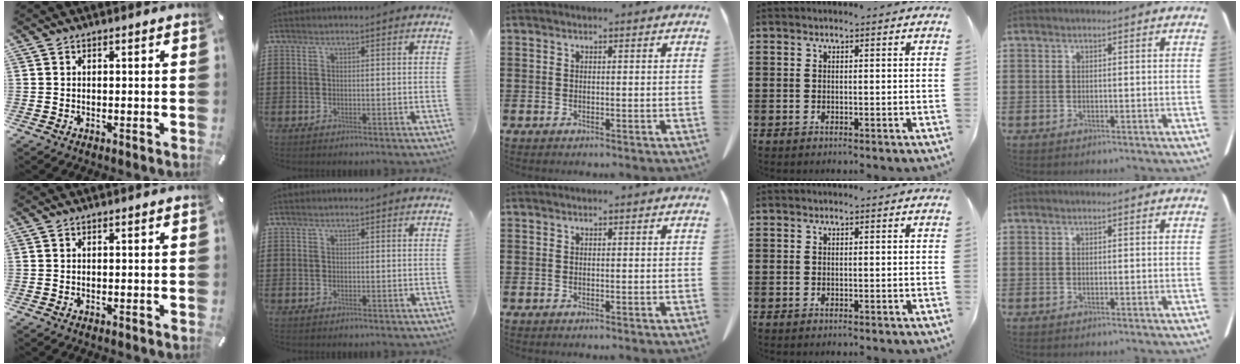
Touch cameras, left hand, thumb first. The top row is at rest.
{}